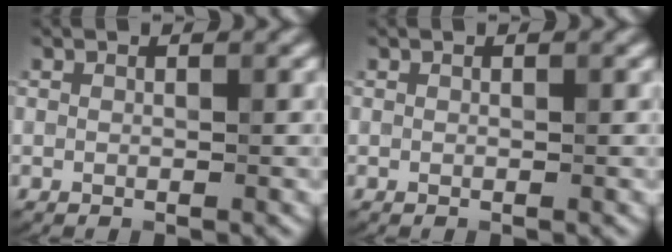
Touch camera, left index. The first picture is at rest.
{"total": 0.0}